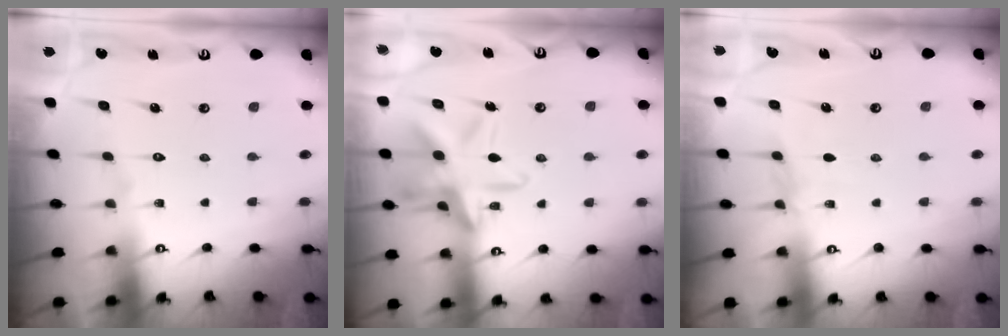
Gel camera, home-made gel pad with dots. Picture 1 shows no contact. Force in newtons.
{"total": 15.5, "press": 15.5, "slide": 1.1}
{"total": 3.6, "press": 3.6, "slide": 0.3}